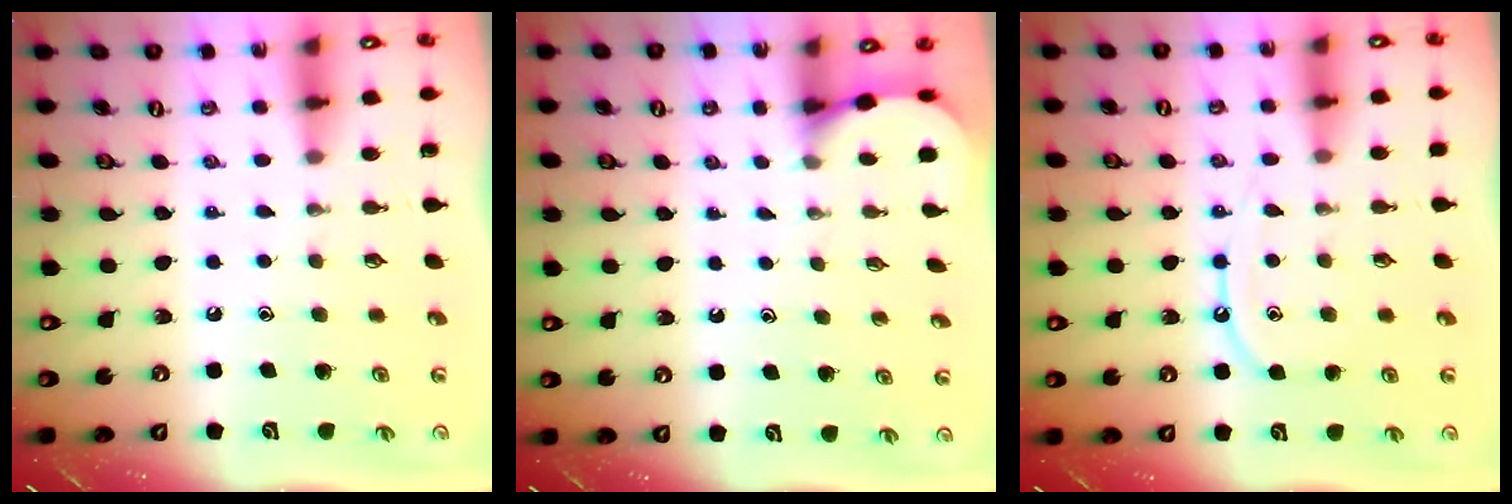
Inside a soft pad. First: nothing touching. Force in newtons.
{"total": 1.9, "press": 1.9, "slide": 0.2}
{"total": 8.5, "press": 8.5, "slide": 0.9}